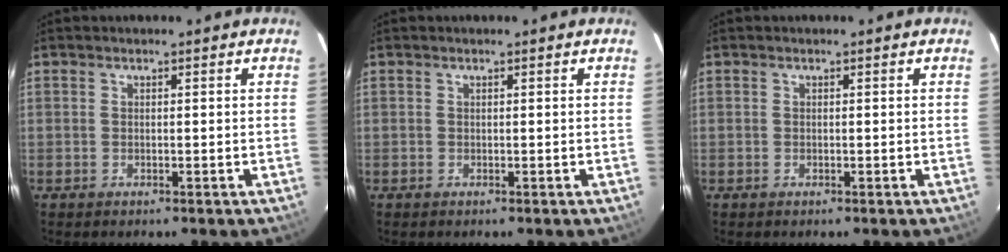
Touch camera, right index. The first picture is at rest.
{"total": 0.0}
{"total": 0.0}